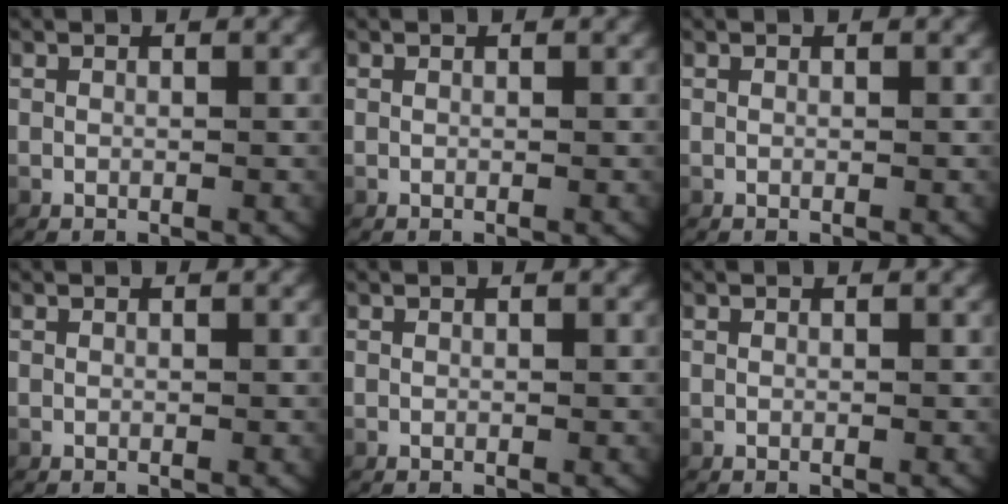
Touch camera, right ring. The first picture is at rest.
{"total": 0.0}
{"total": 0.0}
{"total": 0.0}
{"total": 0.0}
{"total": 0.0}